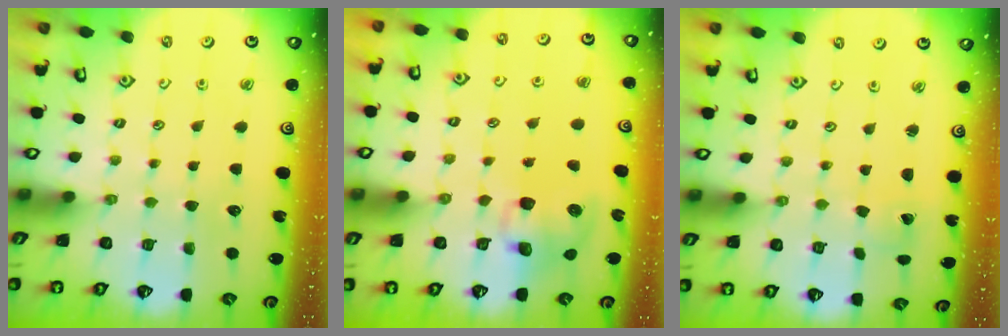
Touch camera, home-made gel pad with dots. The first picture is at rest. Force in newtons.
{"total": 9.4, "press": 9.3, "slide": 1.3}
{"total": 0.0}